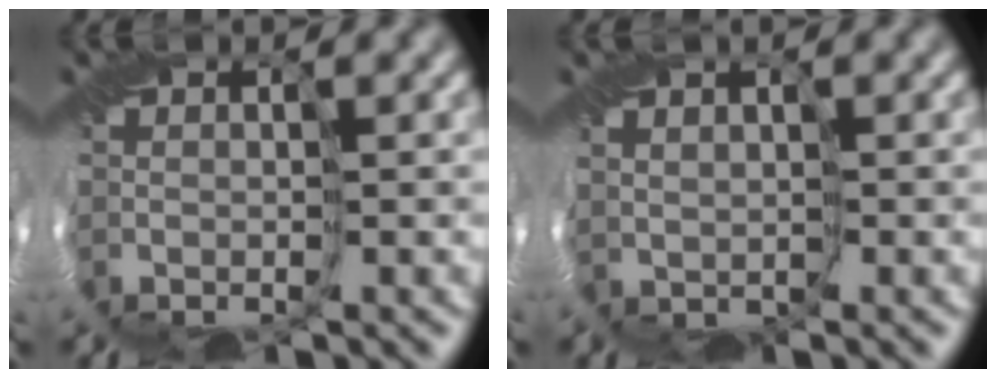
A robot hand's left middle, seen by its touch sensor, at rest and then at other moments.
{"total": 1.3, "force": [0.6, 1.0, 0.6], "torque": [-0.016, -0.001, 0.010]}